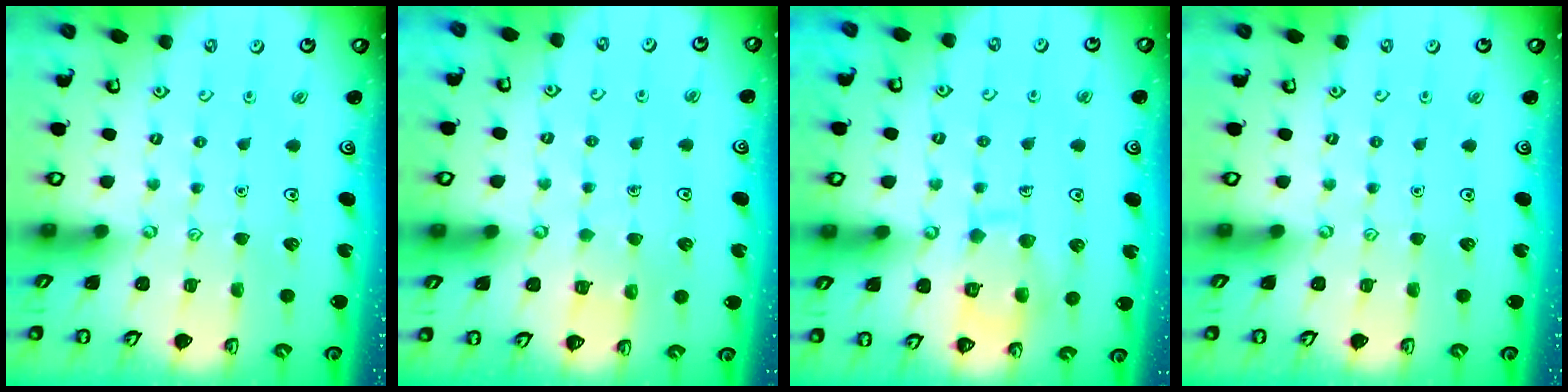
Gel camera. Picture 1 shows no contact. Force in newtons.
{"total": 4.0, "press": 4.0, "slide": 0.2}
{"total": 11.1, "press": 11.1, "slide": 0.8}
{"total": 0.0}